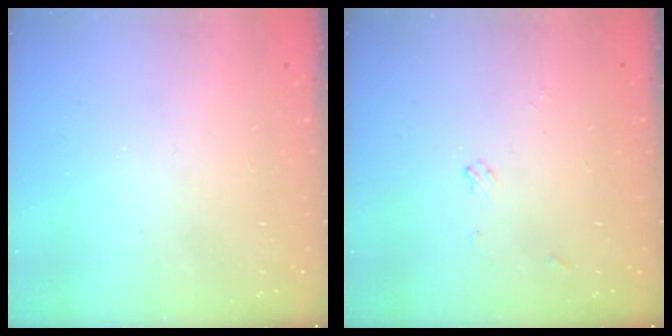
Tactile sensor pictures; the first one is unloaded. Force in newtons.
{"total": 3.9, "press": 3.9, "slide": 0.2}